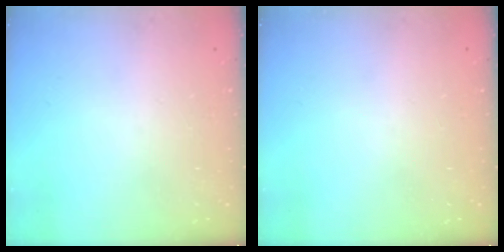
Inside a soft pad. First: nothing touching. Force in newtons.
{"total": 0.0}